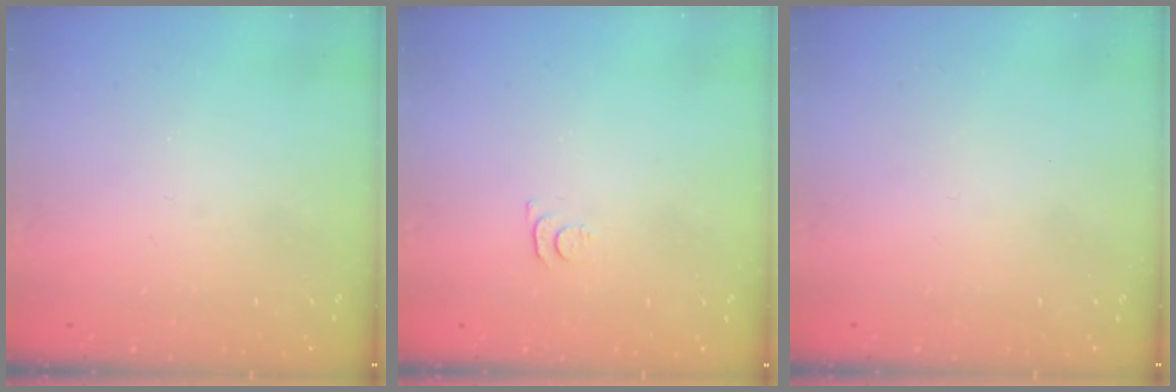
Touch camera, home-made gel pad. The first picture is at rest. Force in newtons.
{"total": 3.4, "press": 3.4, "slide": 0.5}
{"total": 1.8, "press": 1.8, "slide": 0.2}